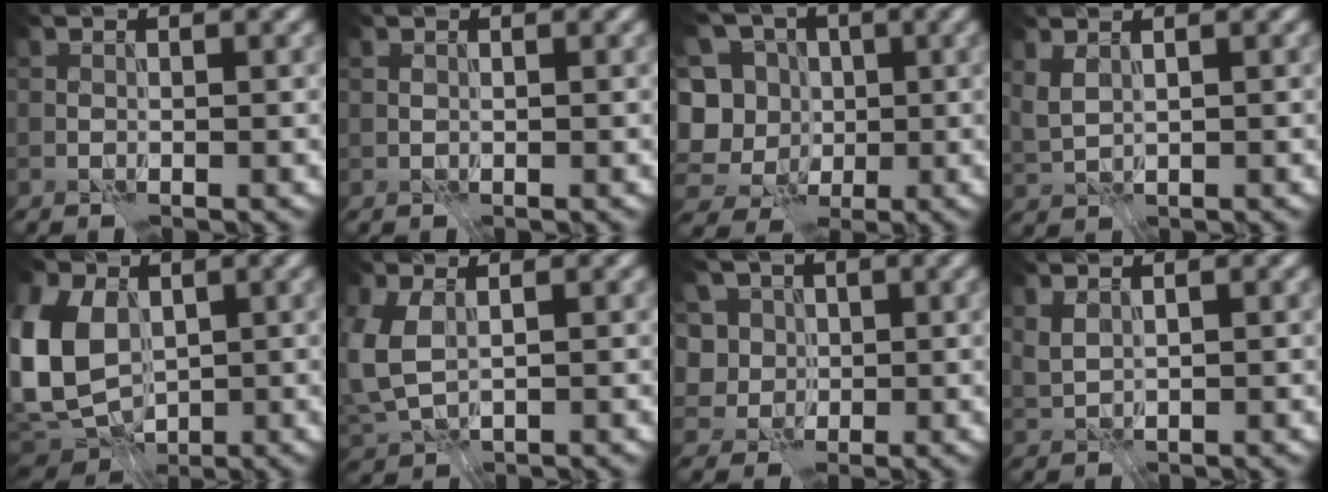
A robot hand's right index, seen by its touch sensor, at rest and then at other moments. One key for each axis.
{"total": 0.0}
{"total": 12.8, "fx": -1.0, "fy": 11.8, "fz": 4.8, "tx": -0.143, "ty": 0.017, "tz": -0.030}
{"total": 2.0, "fx": 1.1, "fy": 0.9, "fz": 1.4, "tx": -0.034, "ty": 0.001, "tz": 0.031}
{"total": 11.3, "fx": 0.1, "fy": 8.1, "fz": 7.9, "tx": -0.177, "ty": -0.015, "tz": -0.003}
{"total": 4.9, "fx": 0.8, "fy": 2.9, "fz": 3.8, "tx": -0.101, "ty": -0.002, "tz": 0.017}
{"total": 6.7, "fx": 2.5, "fy": 5.7, "fz": 2.6, "tx": -0.053, "ty": 0.016, "tz": 0.022}
{"total": 1.6, "fx": 1.0, "fy": 0.6, "fz": 1.1, "tx": -0.026, "ty": 0.001, "tz": 0.028}